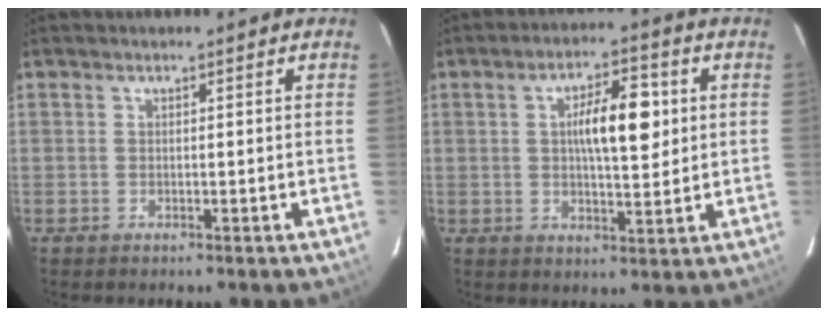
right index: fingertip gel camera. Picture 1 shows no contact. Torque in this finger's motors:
{"motor_torque": [0.92, 0.54, 0.31, 0.11]}